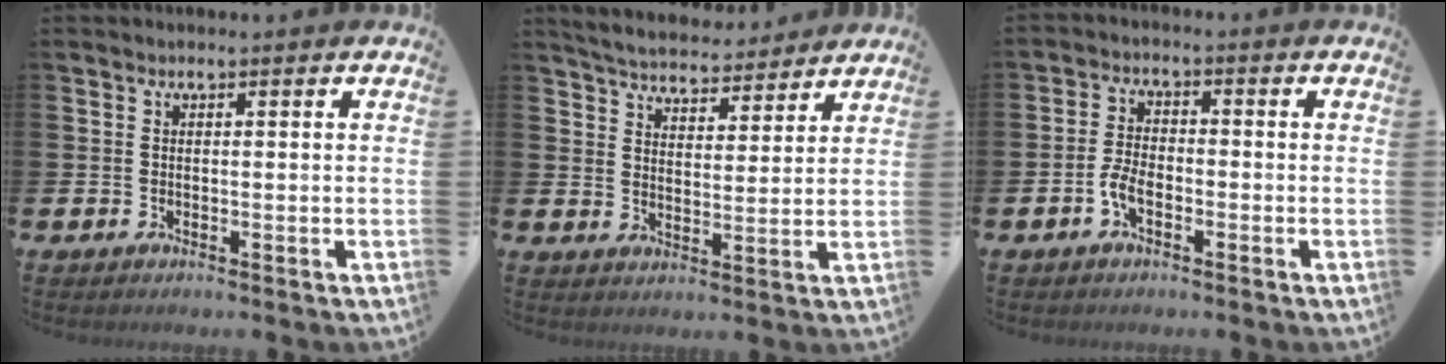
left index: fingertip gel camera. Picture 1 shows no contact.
{"total": 5.2, "force": [5.1, 0.9, 0.5], "torque": [-0.025, -0.033, 0.088]}
{"total": 3.3, "force": [-1.5, 1.7, 2.4], "torque": [-0.045, 0.001, -0.031]}